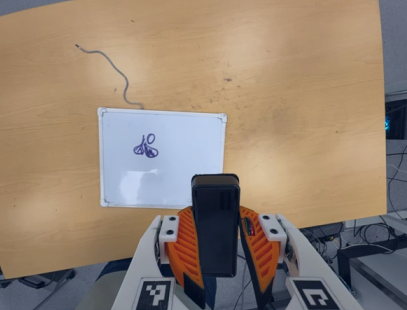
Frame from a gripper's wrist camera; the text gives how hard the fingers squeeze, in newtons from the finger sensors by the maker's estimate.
{"total": 10.4, "left": 8.2, "right": 12.5}